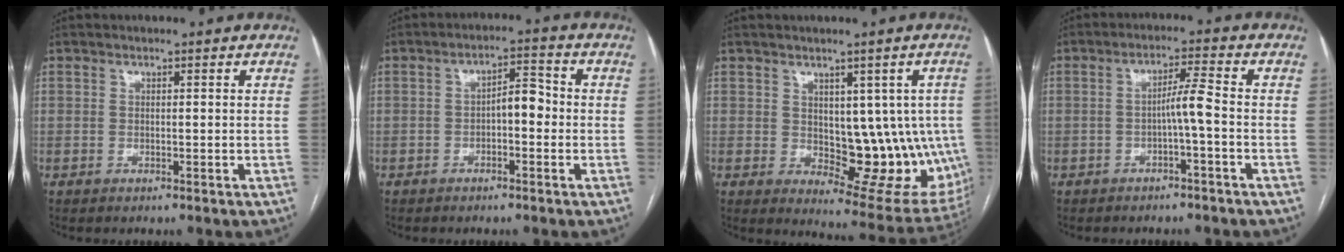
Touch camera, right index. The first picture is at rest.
{"total": 4.1, "force": [-0.6, 1.6, 3.7], "torque": [-0.056, 0.021, -0.009]}
{"total": 13.1, "force": [-0.1, 6.8, 11.2], "torque": [-0.116, 0.002, 0.021]}
{"total": 3.8, "force": [-1.1, -0.4, 3.6], "torque": [-0.063, 0.011, -0.017]}